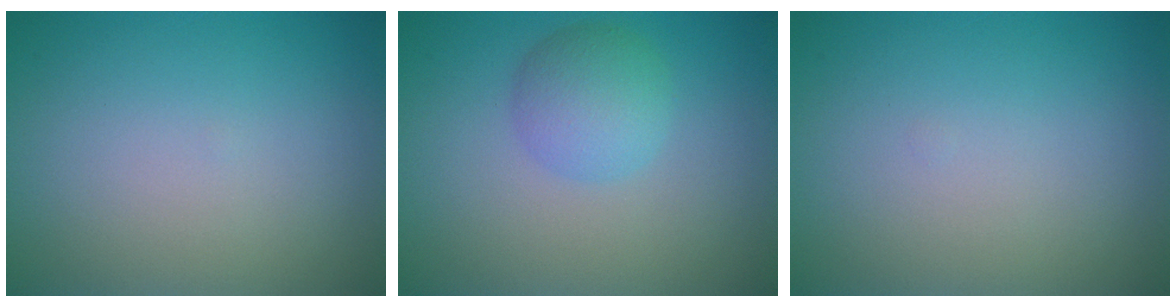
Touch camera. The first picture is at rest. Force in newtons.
{"total": 3.2, "press": 3.2, "slide": 0.0}
{"total": 0.0}